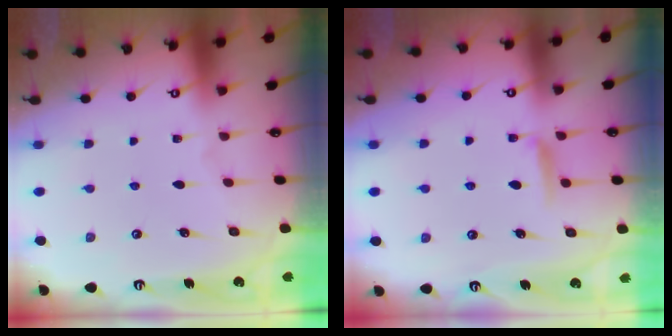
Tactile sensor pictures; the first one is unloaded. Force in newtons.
{"total": 5.4, "press": 5.3, "slide": 0.6}